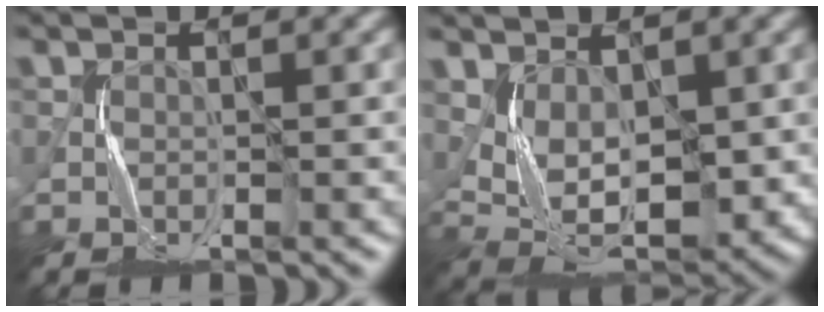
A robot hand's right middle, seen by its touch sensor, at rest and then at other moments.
{"total": 5.6, "force": [1.0, 3.0, 4.6], "torque": [-0.092, -0.011, 0.029]}